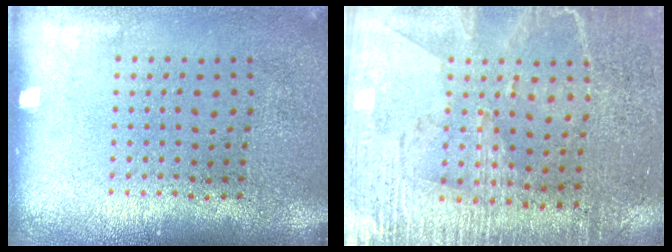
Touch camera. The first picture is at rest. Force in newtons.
{"total": 3.3, "press": 3.0, "slide": 1.4}